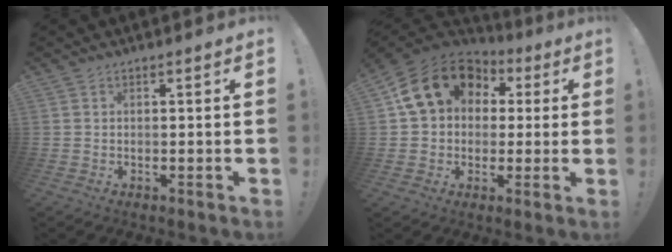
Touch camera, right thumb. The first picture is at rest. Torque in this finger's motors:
{"motor_torque": [0.62, 0.68, 0.58, 0.58, 0.09]}